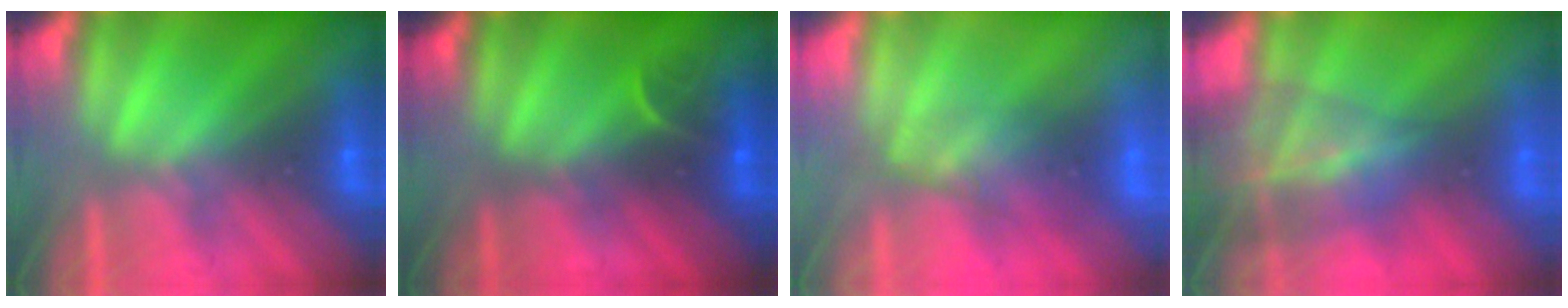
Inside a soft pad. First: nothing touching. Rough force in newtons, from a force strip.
{"total": 2.8}
{"total": 2.4}
{"total": 7.8}